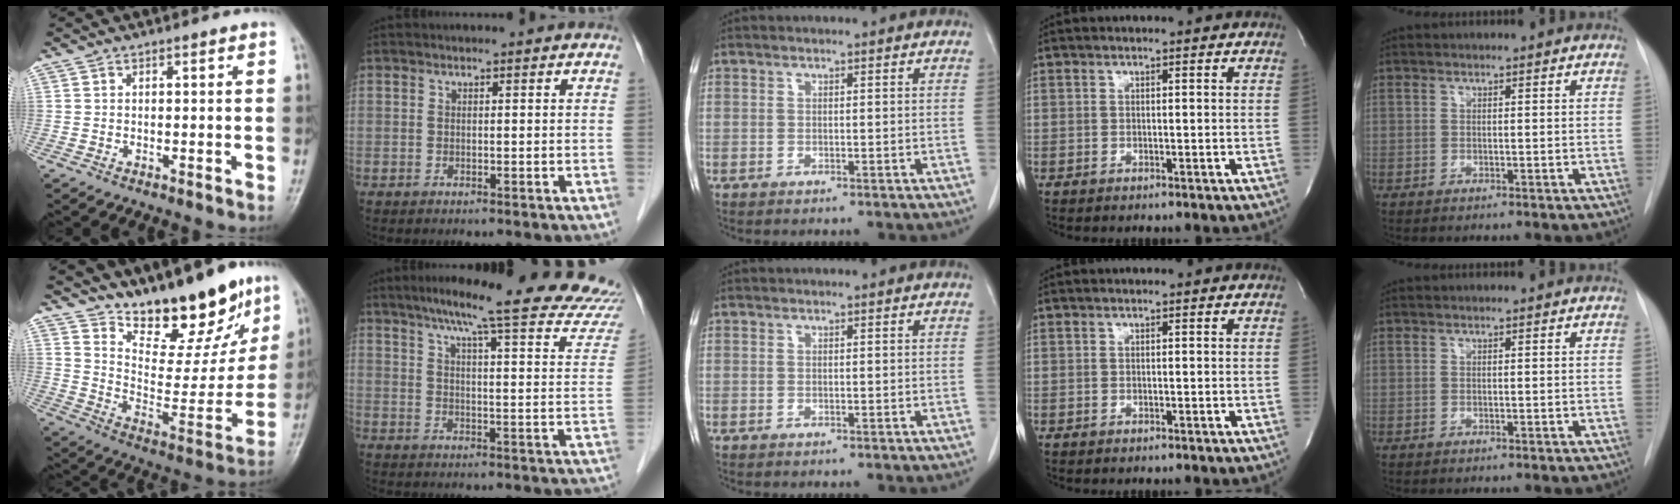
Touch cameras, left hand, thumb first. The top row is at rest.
{"thumb": {"total": 19.7, "force": [14.8, 7.5, 10.6], "torque": [-0.097, -0.099, 0.235]}, "index": {"total": 24.3, "force": [21.2, 1.4, 11.7], "torque": [-0.159, -0.040, 0.257]}}